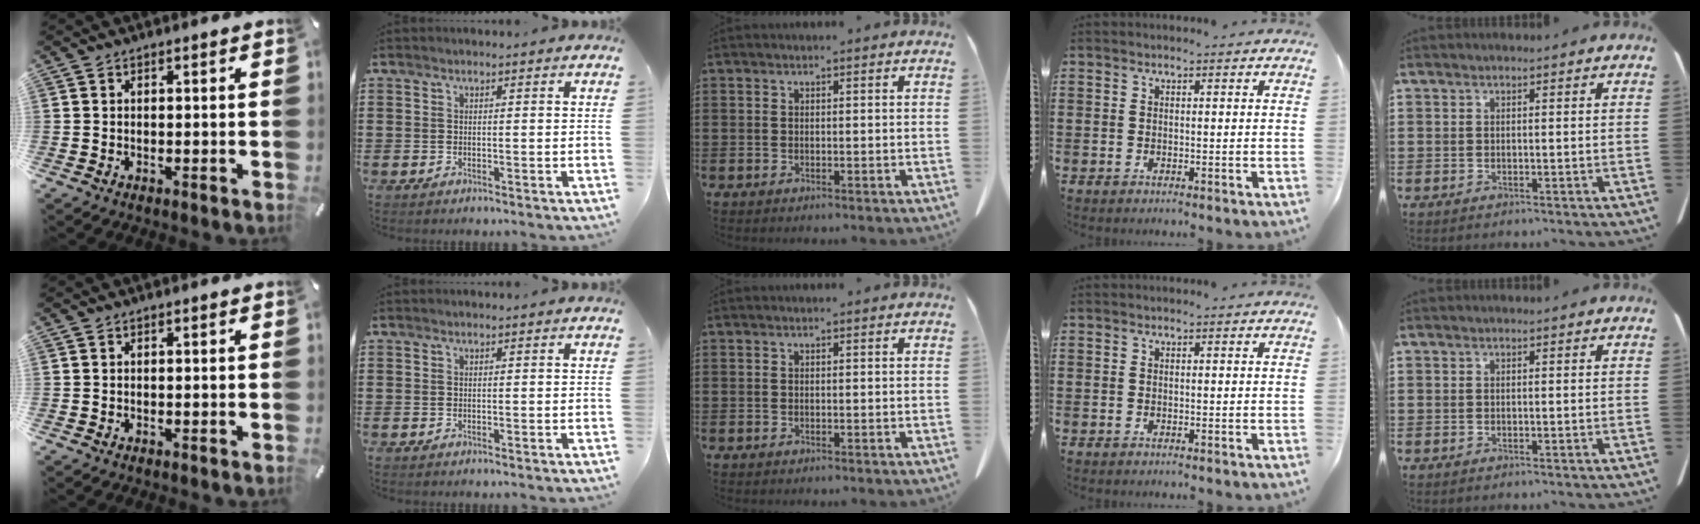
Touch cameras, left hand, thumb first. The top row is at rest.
{}